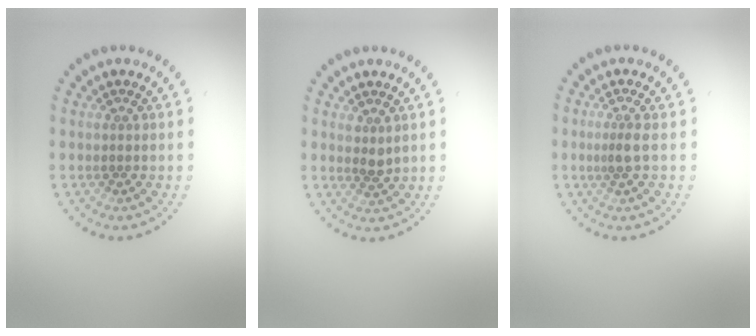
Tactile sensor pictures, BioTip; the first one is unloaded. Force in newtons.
{"total": 1.1, "press": 1.0, "slide": 0.5}
{"total": 1.4, "press": 1.1, "slide": 0.9}